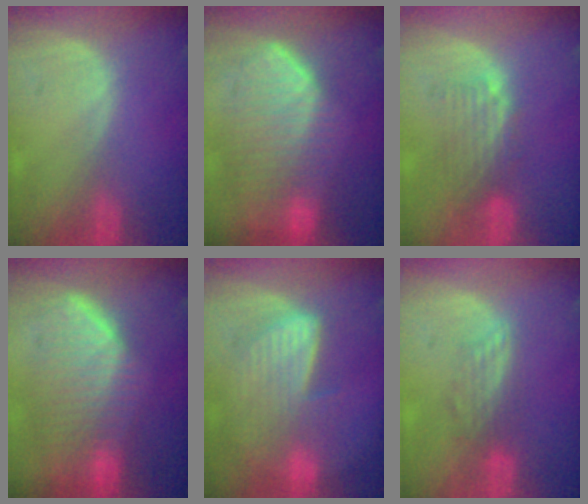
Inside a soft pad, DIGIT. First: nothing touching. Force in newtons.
{"total": 10.8, "press": 9.4, "slide": 5.3}
{"total": 5.0, "press": 4.2, "slide": 2.7}
{"total": 9.8, "press": 9.0, "slide": 3.8}
{"total": 7.1, "press": 7.0, "slide": 1.1}
{"total": 3.3, "press": 3.1, "slide": 1.2}